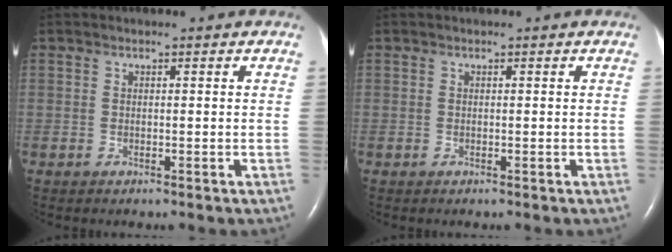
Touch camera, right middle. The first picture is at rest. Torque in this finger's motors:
{"motor_torque": [-0.05, 0.05, 0.00, 0.01]}